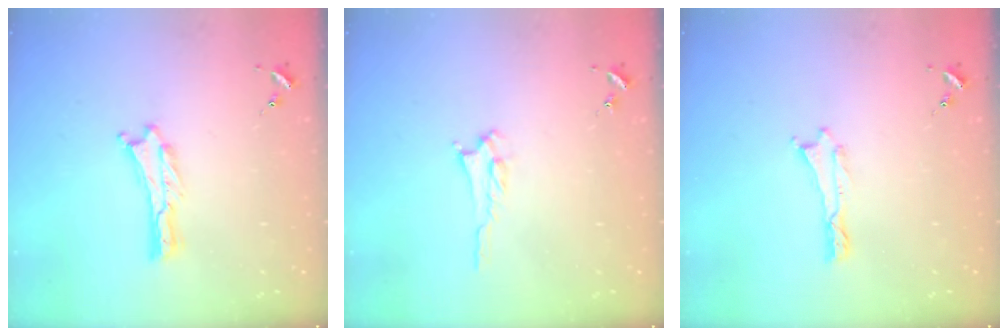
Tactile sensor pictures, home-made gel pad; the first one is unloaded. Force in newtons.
{"total": 2.2, "press": 2.2, "slide": 0.3}
{"total": 0.0}